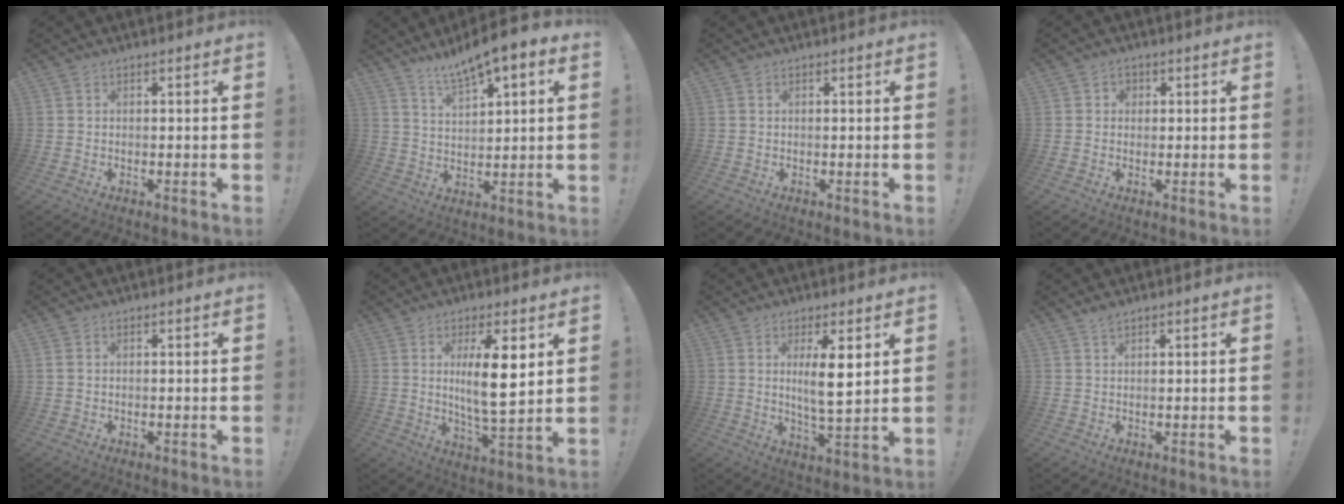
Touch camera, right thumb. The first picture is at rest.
{"total": 9.0, "force": [6.7, 2.0, 5.6], "torque": [-0.098, -0.040, 0.116]}
{"total": 0.0}
{"total": 2.1, "force": [0.3, 2.0, 0.7], "torque": [-0.008, 0.000, 0.005]}
{"total": 0.8, "force": [0.3, 0.6, 0.5], "torque": [-0.014, 0.006, 0.007]}
{"total": 12.2, "force": [2.7, 2.8, 11.6], "torque": [-0.208, -0.016, 0.037]}
{"total": 8.7, "force": [2.5, 1.6, 8.1], "torque": [-0.144, -0.012, 0.037]}
{"total": 1.6, "force": [1.3, 0.3, 0.8], "torque": [-0.013, -0.004, 0.023]}